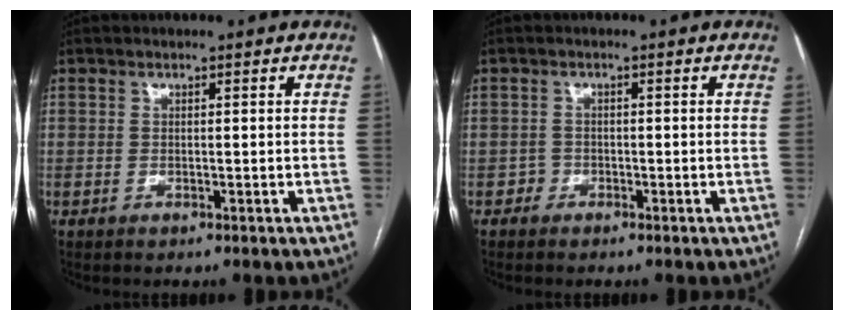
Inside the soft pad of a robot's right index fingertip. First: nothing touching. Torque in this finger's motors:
{"motor_torque": [-0.21, 0.12, -0.56, -0.21]}